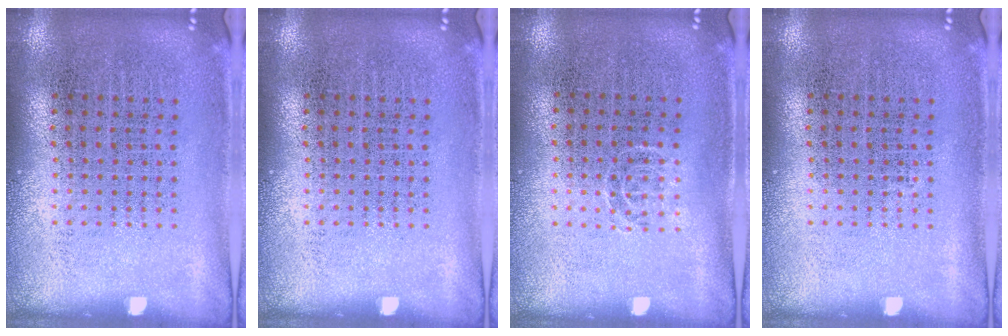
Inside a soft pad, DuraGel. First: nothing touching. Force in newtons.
{"total": 0.0}
{"total": 0.6, "press": 0.4, "slide": 0.4}
{"total": 0.0}